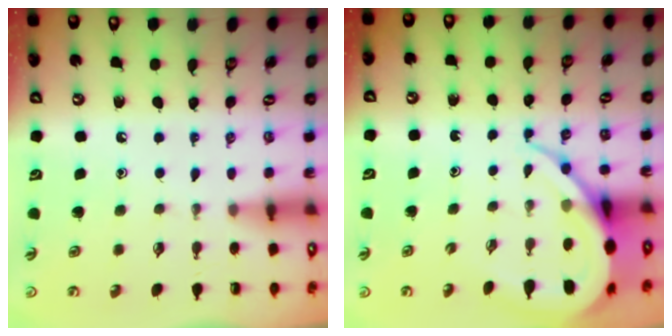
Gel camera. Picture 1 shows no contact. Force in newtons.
{"total": 10.1, "press": 10.1, "slide": 1.2}